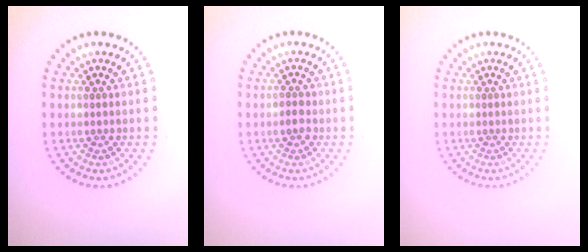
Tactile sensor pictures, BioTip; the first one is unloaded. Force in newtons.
{"total": 1.2, "press": 1.2, "slide": 0.1}
{"total": 0.0}